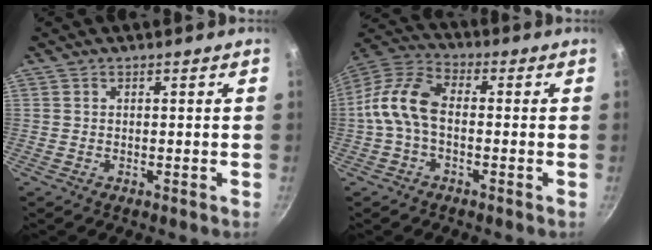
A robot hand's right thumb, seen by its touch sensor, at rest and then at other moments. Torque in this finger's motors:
{"motor_torque": [0.36, 1.22, 1.14, -0.65, 0.14]}